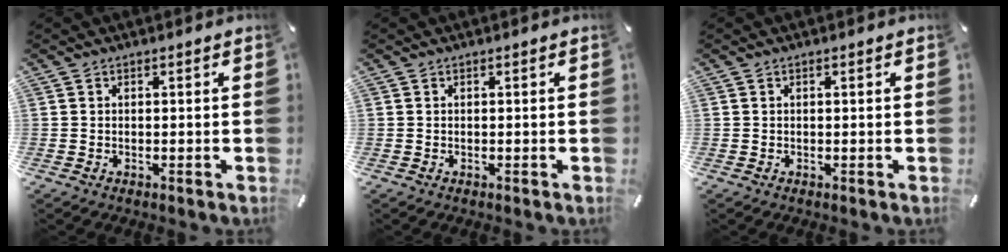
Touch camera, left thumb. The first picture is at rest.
{"total": 0.0}
{"total": 0.0}